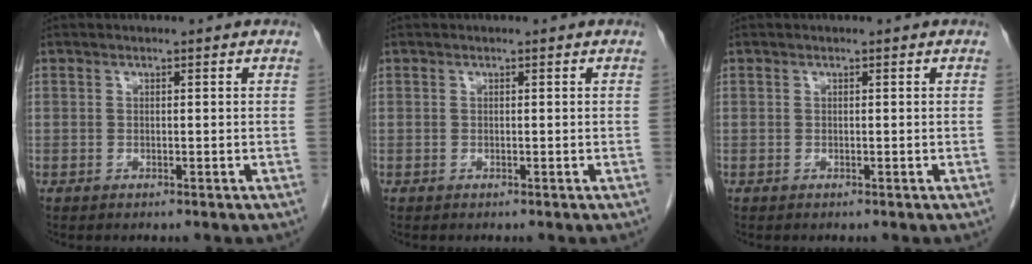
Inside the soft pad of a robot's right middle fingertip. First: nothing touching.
{"total": 0.0}
{"total": 0.0}